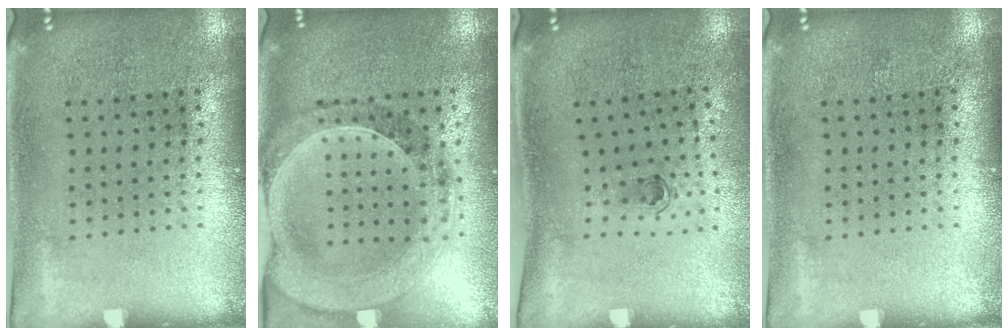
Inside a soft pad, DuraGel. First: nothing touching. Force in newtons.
{"total": 1.5, "press": 1.4, "slide": 0.4}
{"total": 0.6, "press": 0.4, "slide": 0.5}
{"total": 0.0}